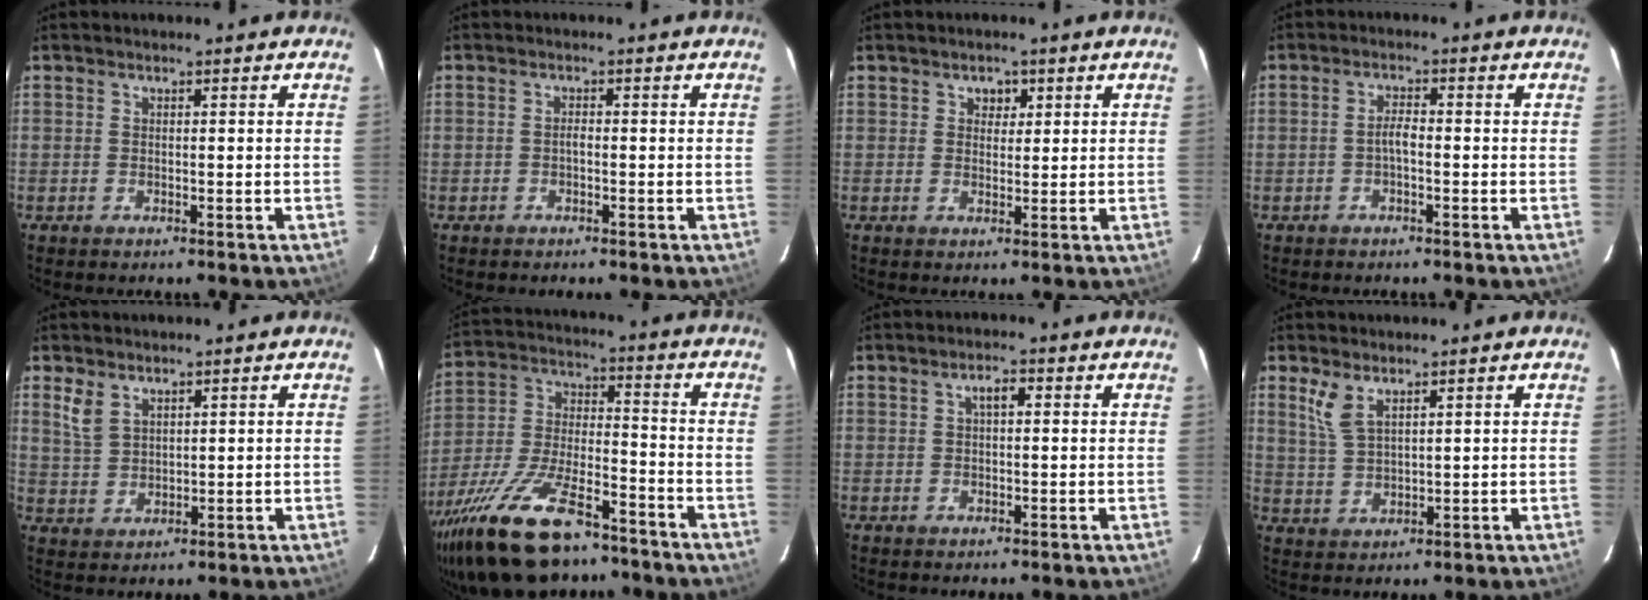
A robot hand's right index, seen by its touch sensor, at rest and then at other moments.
{"total": 0.8, "force": [-0.4, 0.3, 0.6], "torque": [-0.012, 0.006, -0.008]}
{"total": 2.3, "force": [1.0, 2.0, 0.6], "torque": [-0.004, 0.008, 0.016]}
{"total": 2.0, "force": [-0.8, 0.5, 1.8], "torque": [-0.036, 0.007, -0.016]}
{"total": 4.4, "force": [2.8, 2.5, 2.3], "torque": [-0.050, 0.002, 0.060]}
{"total": 23.6, "force": [-16.6, 8.8, 14.2], "torque": [-0.292, -0.033, -0.281]}
{"total": 2.1, "force": [0.5, 0.9, 1.8], "torque": [-0.034, 0.010, 0.009]}
{"total": 4.7, "force": [3.0, 1.8, 3.1], "torque": [-0.067, -0.001, 0.067]}